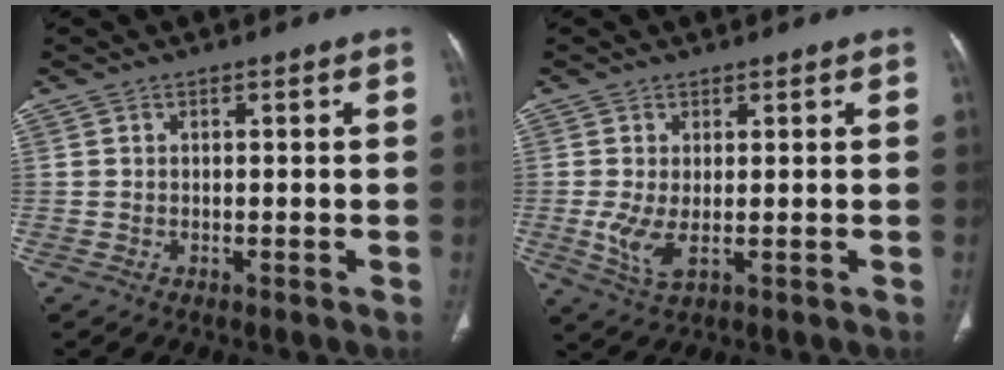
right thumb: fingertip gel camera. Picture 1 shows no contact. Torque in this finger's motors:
{"motor_torque": [2.60, 2.41, 0.53, -0.98, -0.04]}